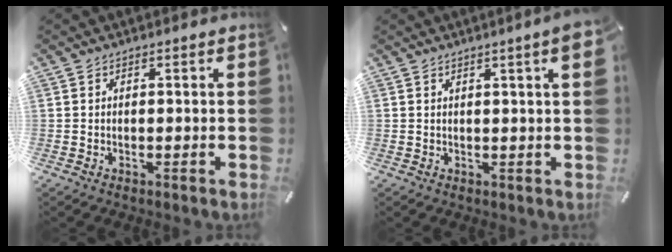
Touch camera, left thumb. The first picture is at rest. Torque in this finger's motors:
{"motor_torque": [2.33, 2.67, 1.48, -1.29, 0.12]}